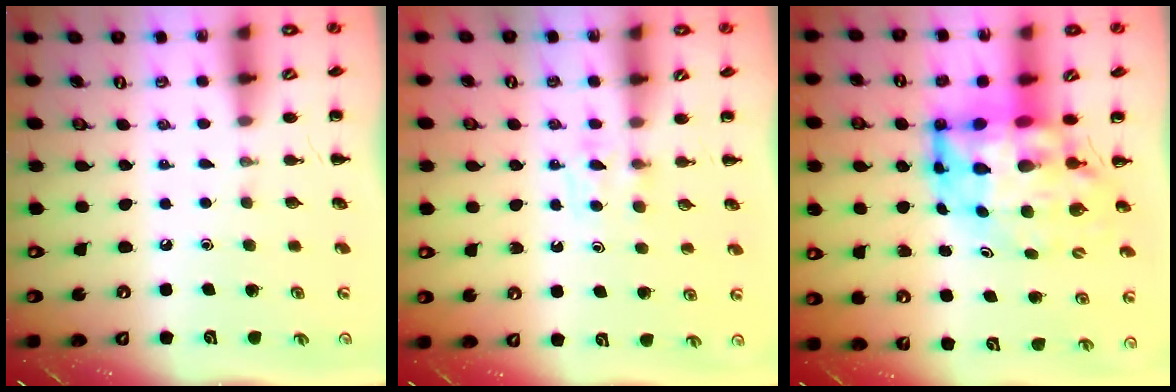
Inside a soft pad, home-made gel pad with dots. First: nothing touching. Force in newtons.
{"total": 3.4, "press": 3.2, "slide": 1.2}
{"total": 11.8, "press": 11.3, "slide": 3.2}